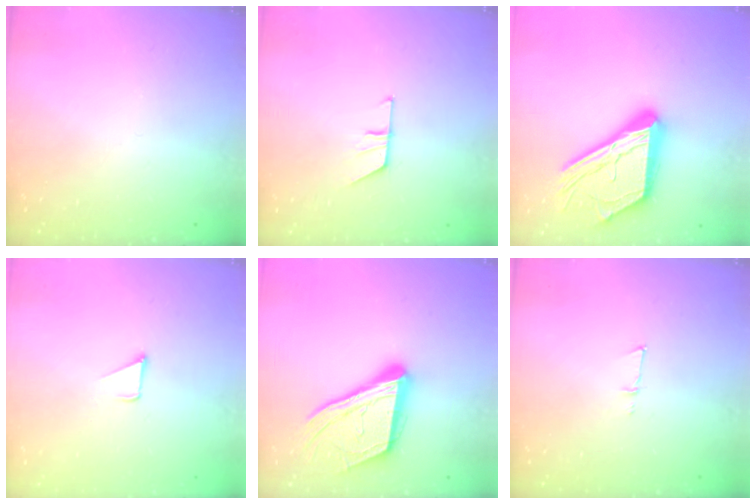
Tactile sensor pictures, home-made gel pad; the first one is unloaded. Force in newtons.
{"total": 5.1, "press": 5.1, "slide": 0.4}
{"total": 23.5, "press": 23.4, "slide": 2.1}
{"total": 1.5, "press": 1.5, "slide": 0.1}
{"total": 19.1, "press": 18.9, "slide": 2.6}
{"total": 4.2, "press": 4.0, "slide": 1.1}